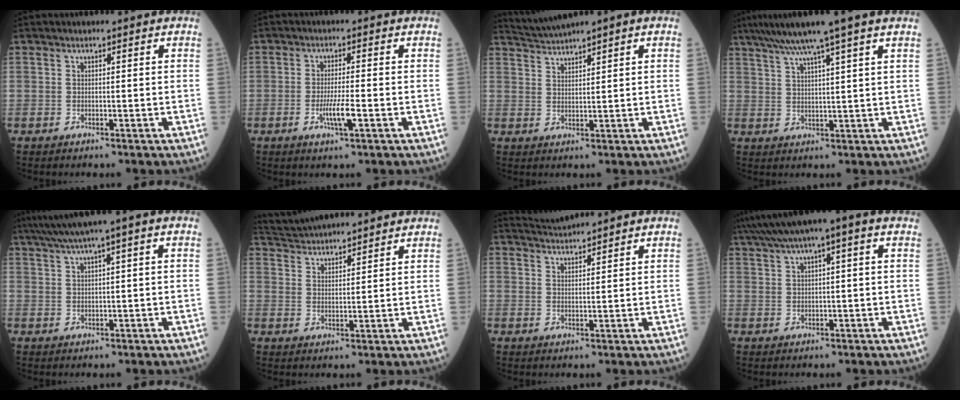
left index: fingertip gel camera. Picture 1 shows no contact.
{"total": 4.7, "force": [-1.9, 0.6, 4.3], "torque": [-0.083, -0.007, -0.037]}
{"total": 3.3, "force": [3.0, -0.7, 1.1], "torque": [-0.036, 0.013, 0.068]}
{"total": 9.6, "force": [7.1, -1.5, 6.3], "torque": [-0.106, 0.022, 0.106]}
{"total": 5.9, "force": [3.6, -0.6, 4.6], "torque": [-0.089, 0.028, 0.065]}
{"total": 10.8, "force": [10.4, 0.8, 2.9], "torque": [-0.064, 0.033, 0.169]}
{"total": 3.5, "force": [3.4, -0.8, -0.1], "torque": [-0.001, 0.013, 0.066]}
{"total": 8.2, "force": [5.1, 0.5, 6.5], "torque": [-0.114, 0.044, 0.082]}